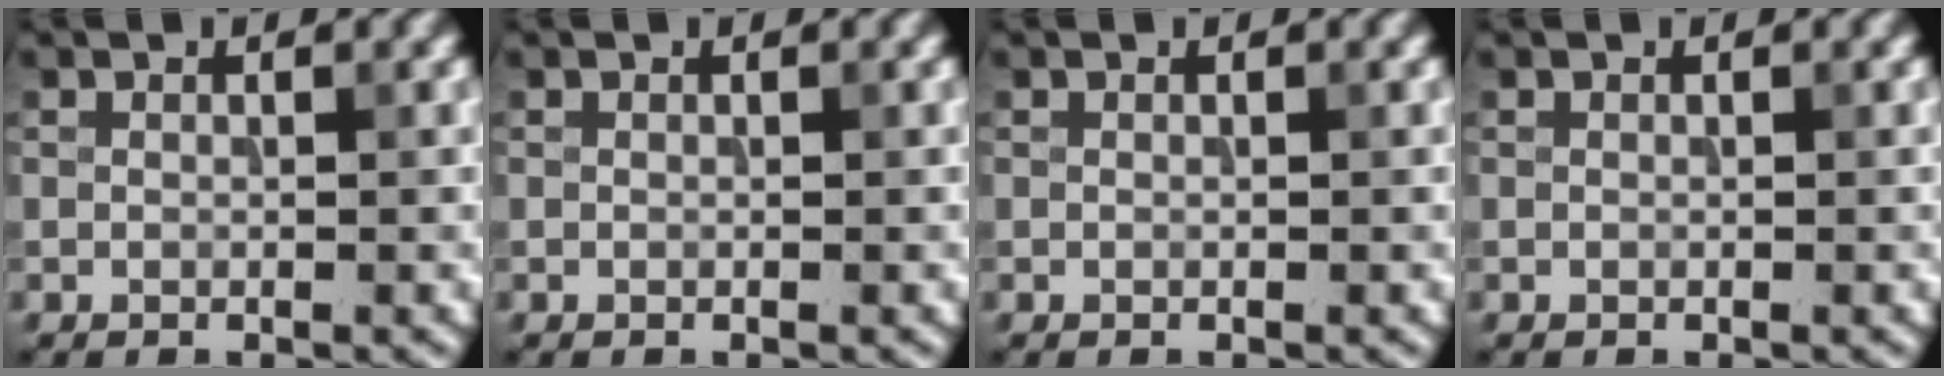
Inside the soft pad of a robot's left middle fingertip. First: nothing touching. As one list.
[{"total": 0.0}, {"total": 0.0}, {"total": 0.0}]